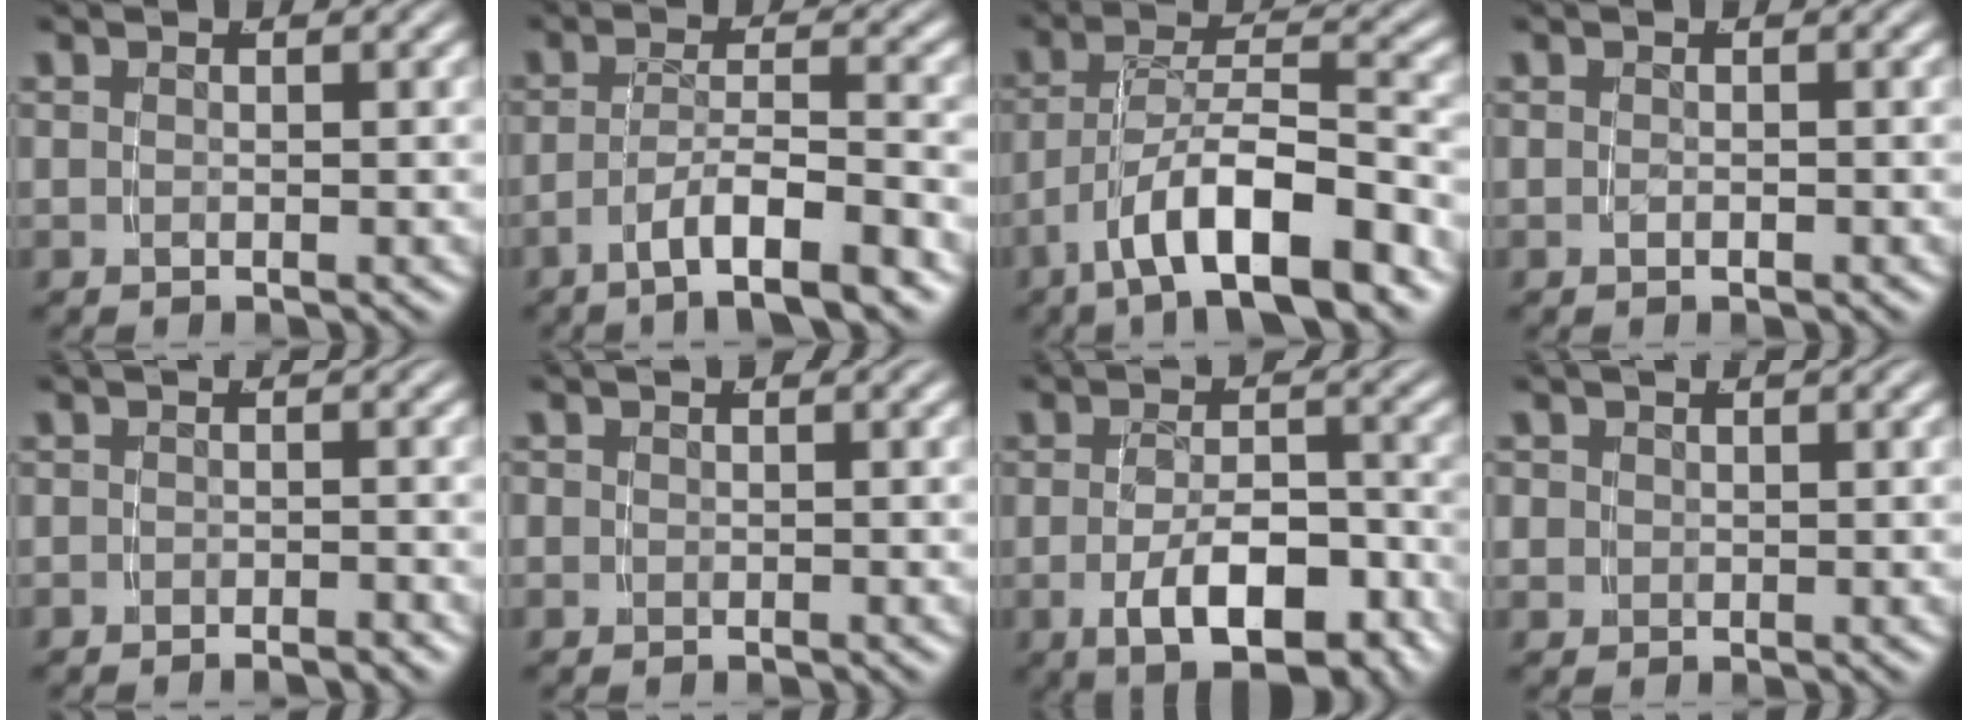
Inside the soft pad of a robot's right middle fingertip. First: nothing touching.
{"total": 5.5, "force": [-3.6, 1.1, 4.0], "torque": [-0.058, -0.008, -0.056]}
{"total": 7.3, "force": [-4.0, 2.3, 5.7], "torque": [-0.083, -0.002, -0.061]}
{"total": 0.7, "force": [-0.5, -0.3, 0.2], "torque": [-0.007, -0.002, -0.006]}
{"total": 1.8, "force": [-1.8, 0.0, 0.0], "torque": [0.006, -0.001, -0.031]}
{"total": 0.8, "force": [-0.5, 0.6, 0.0], "torque": [-0.002, -0.002, -0.011]}
{"total": 7.4, "force": [-3.4, 3.1, 5.8], "torque": [-0.089, -0.022, -0.044]}
{"total": 1.7, "force": [-0.1, 1.7, 0.4], "torque": [-0.014, -0.007, 0.000]}